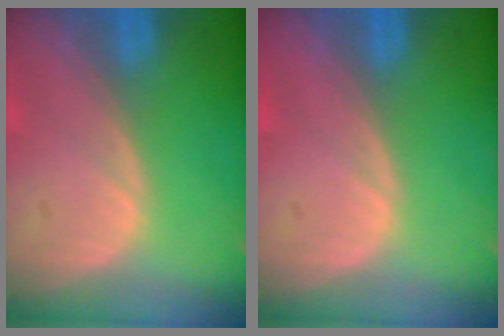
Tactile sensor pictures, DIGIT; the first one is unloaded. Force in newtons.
{"total": 0.0}